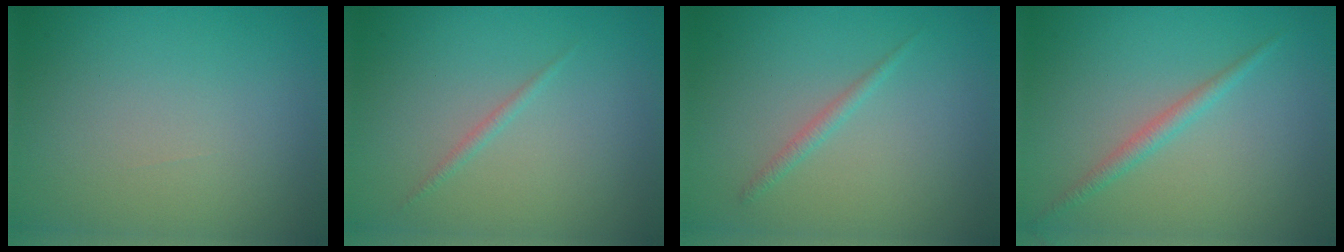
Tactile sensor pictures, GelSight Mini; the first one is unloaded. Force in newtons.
{"total": 0.7, "press": 0.7, "slide": 0.1}
{"total": 1.0, "press": 1.0, "slide": 0.1}
{"total": 1.6, "press": 1.6, "slide": 0.1}